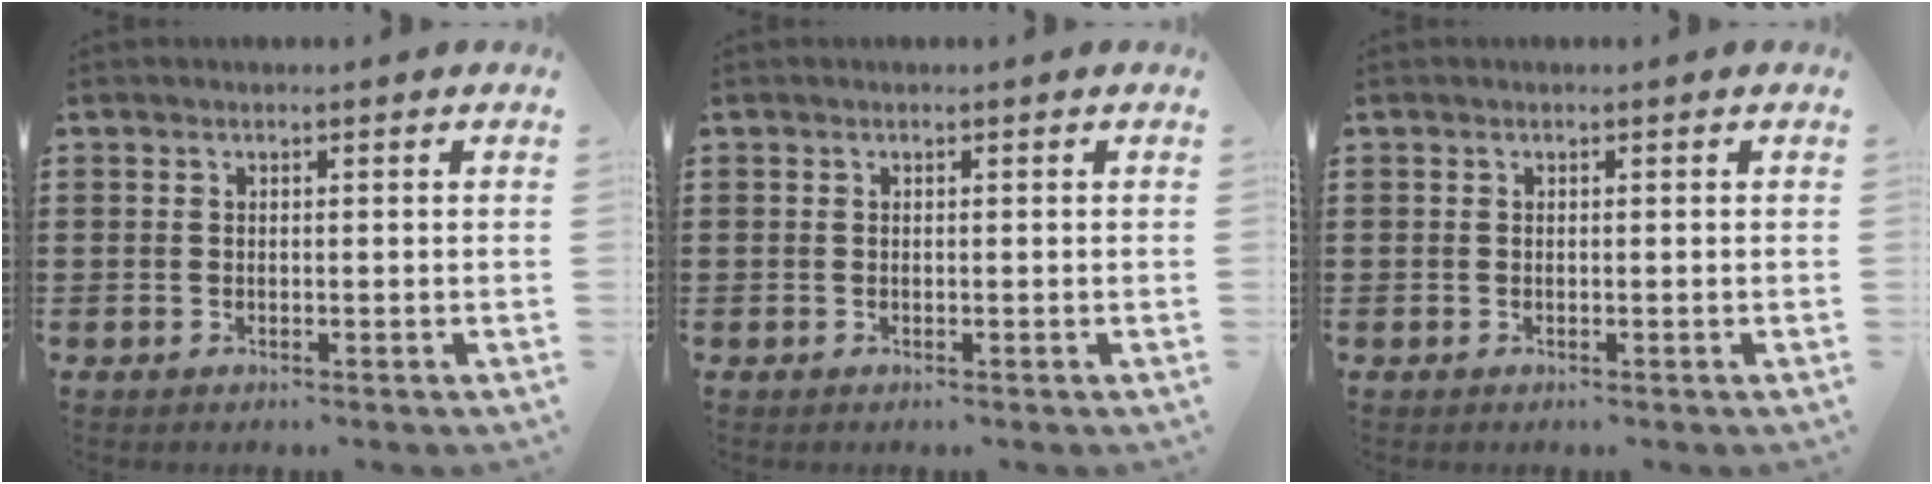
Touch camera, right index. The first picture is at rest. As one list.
[{"total": 0.0}, {"total": 0.0}]